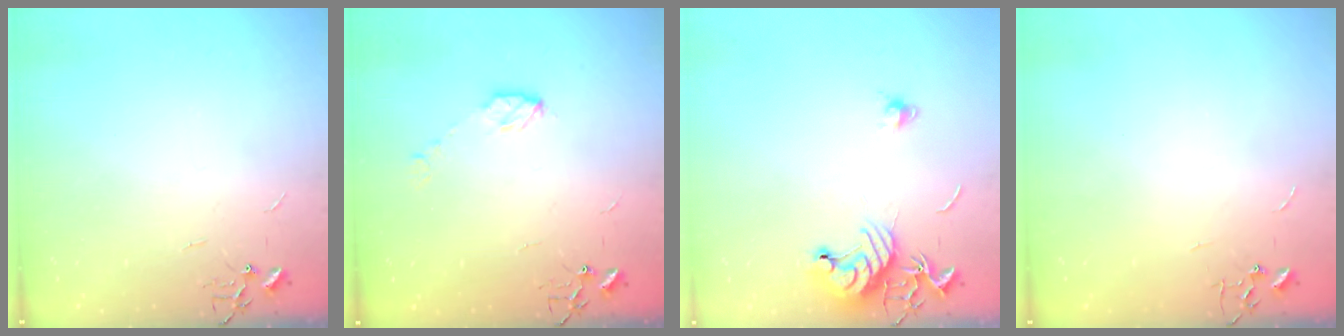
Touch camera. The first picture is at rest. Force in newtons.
{"total": 5.1, "press": 5.1, "slide": 0.5}
{"total": 11.3, "press": 11.2, "slide": 1.1}
{"total": 0.0}